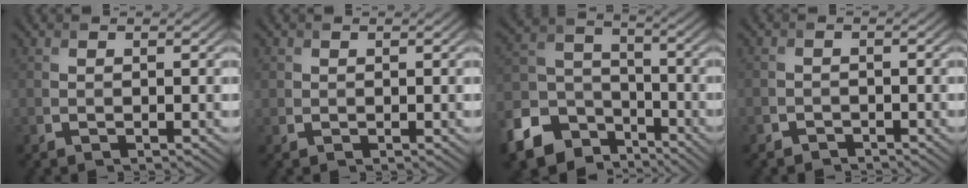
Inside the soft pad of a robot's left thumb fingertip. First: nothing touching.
{"total": 0.8, "force": [0.3, 0.7, 0.1], "torque": [-0.001, -0.003, 0.006]}
{"total": 13.2, "force": [-7.6, 9.2, 5.8], "torque": [-0.185, -0.035, -0.144]}
{"total": 1.5, "force": [-1.3, 0.7, -0.1], "torque": [0.006, 0.002, -0.030]}